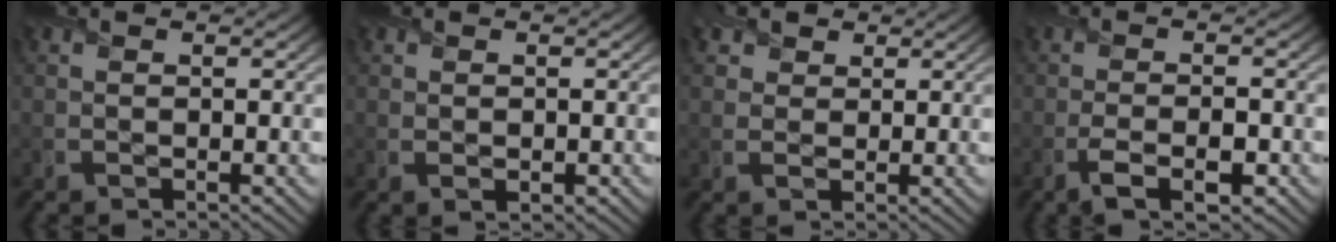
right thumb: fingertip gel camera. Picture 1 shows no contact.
{"total": 1.1, "force": [0.0, 0.7, 0.8], "torque": [-0.017, -0.004, 0.005]}
{"total": 2.9, "force": [1.7, 2.2, 1.0], "torque": [-0.029, -0.001, 0.032]}
{"total": 4.4, "force": [-2.1, 1.1, 3.7], "torque": [-0.076, 0.001, -0.039]}